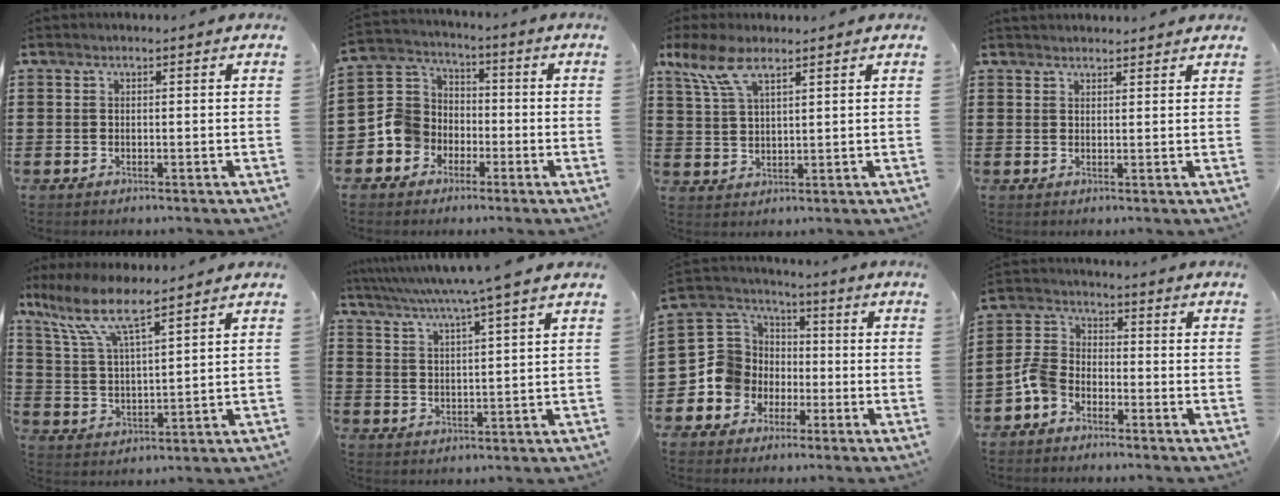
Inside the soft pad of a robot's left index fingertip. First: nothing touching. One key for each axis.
{"total": 7.5, "fx": -2.5, "fy": 6.9, "fz": 1.8, "tx": -0.084, "ty": 0.012, "tz": -0.055}
{"total": 6.9, "fx": 4.4, "fy": 2.4, "fz": 4.7, "tx": -0.104, "ty": 0.001, "tz": 0.082}
{"total": 1.6, "fx": 1.6, "fy": 0.2, "fz": 0.0, "tx": -0.003, "ty": 0.001, "tz": 0.032}
{"total": 8.1, "fx": 6.3, "fy": 1.4, "fz": 4.9, "tx": -0.121, "ty": -0.025, "tz": 0.110}
{"total": 5.8, "fx": 4.8, "fy": -1.4, "fz": 3.0, "tx": -0.074, "ty": -0.029, "tz": 0.077}
{"total": 9.4, "fx": -2.3, "fy": 8.8, "fz": 2.3, "tx": -0.099, "ty": 0.014, "tz": -0.045}
{"total": 5.3, "fx": -3.4, "fy": 3.1, "fz": 2.6, "tx": -0.083, "ty": 0.004, "tz": -0.076}